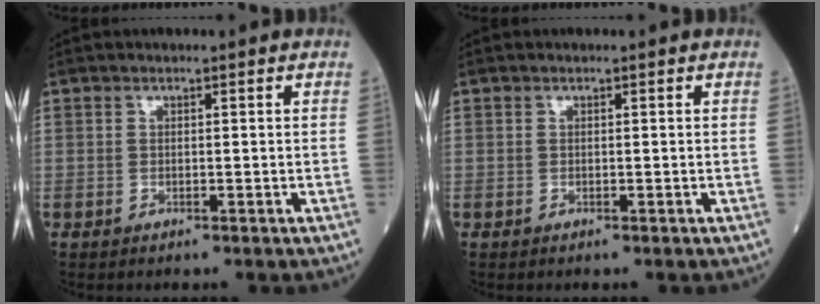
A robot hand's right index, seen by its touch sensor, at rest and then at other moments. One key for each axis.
{"total": 0.0}